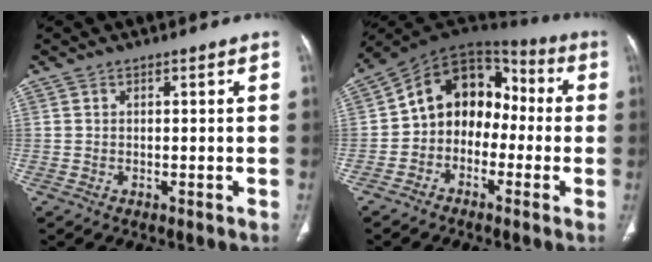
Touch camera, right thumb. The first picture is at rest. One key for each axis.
{"total": 13.4, "fx": -1.5, "fy": 10.5, "fz": 8.3, "tx": -0.086, "ty": 0.060, "tz": -0.043}